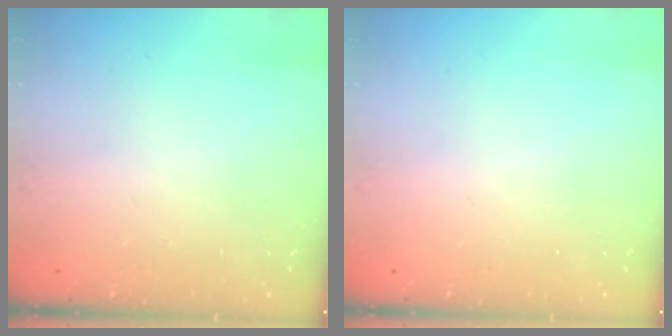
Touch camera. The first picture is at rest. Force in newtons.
{"total": 0.0}